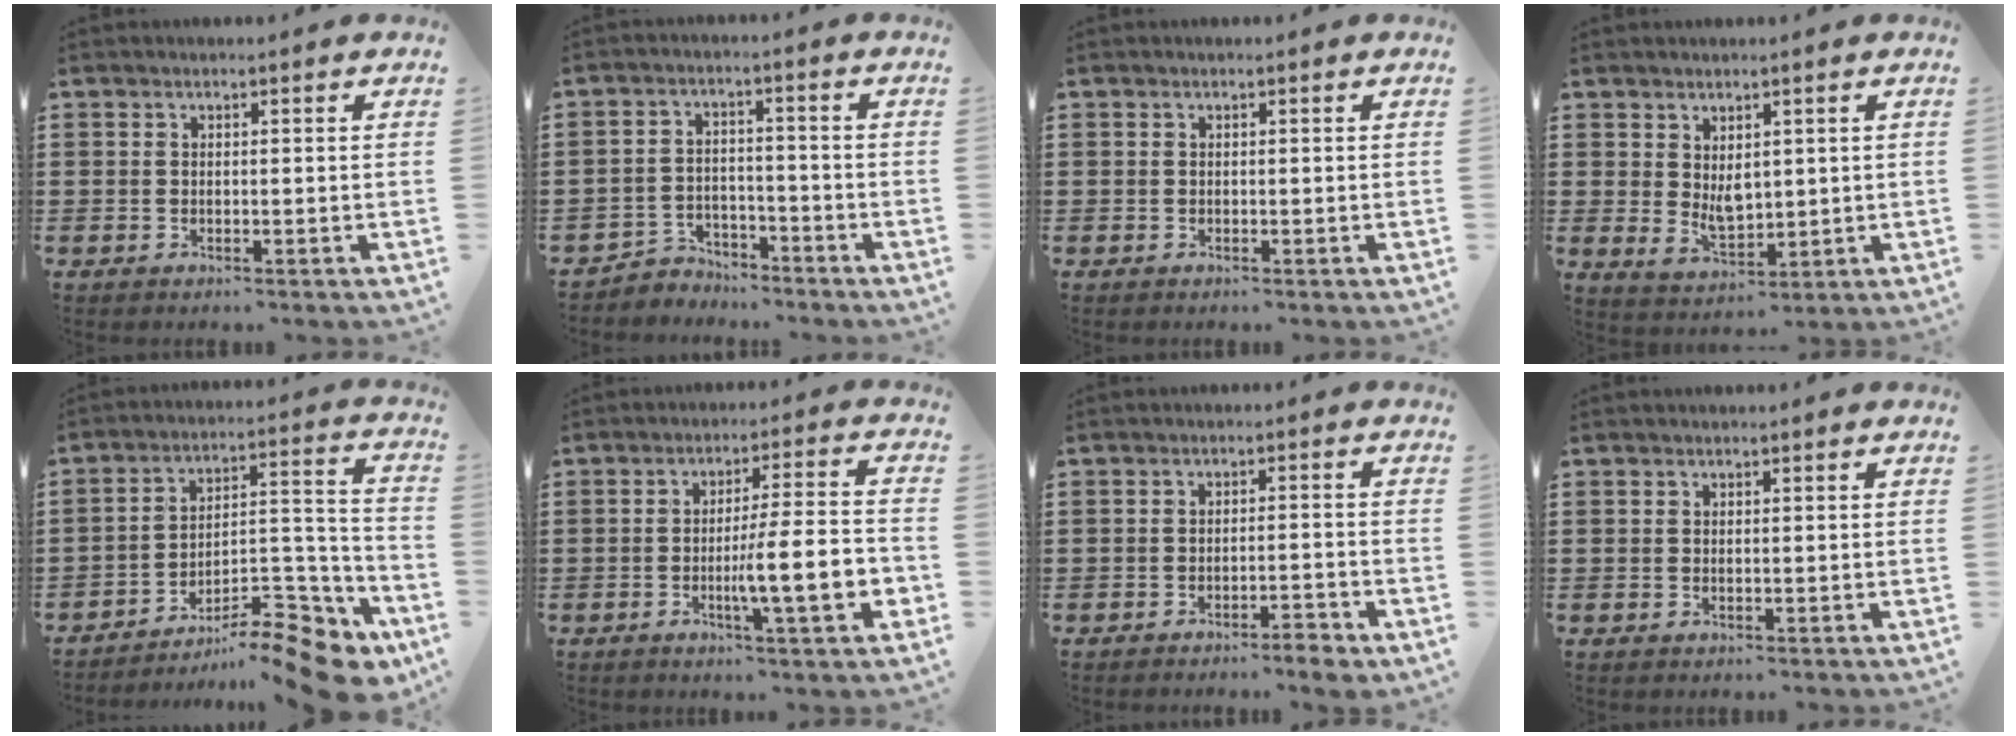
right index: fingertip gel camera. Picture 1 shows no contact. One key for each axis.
{"total": 3.7, "fx": -3.5, "fy": 1.0, "fz": -0.1, "tx": -0.008, "ty": 0.003, "tz": -0.076}
{"total": 0.0}
{"total": 3.6, "fx": 1.2, "fy": 2.4, "fz": 2.5, "tx": -0.036, "ty": -0.003, "tz": 0.020}
{"total": 12.5, "fx": -10.1, "fy": 3.0, "fz": 6.6, "tx": -0.063, "ty": 0.032, "tz": -0.188}
{"total": 10.3, "fx": -2.7, "fy": 1.1, "fz": 9.8, "tx": -0.161, "ty": -0.011, "tz": -0.050}
{"total": 3.3, "fx": -2.8, "fy": 0.0, "fz": 1.7, "tx": -0.028, "ty": -0.001, "tz": -0.054}
{"total": 0.0}